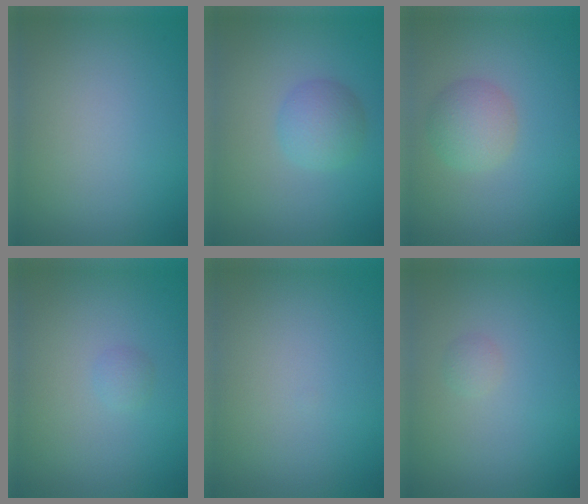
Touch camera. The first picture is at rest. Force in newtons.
{"total": 2.5, "press": 2.5, "slide": 0.1}
{"total": 2.9, "press": 2.9, "slide": 0.0}
{"total": 0.7, "press": 0.7, "slide": 0.0}
{"total": 0.0}
{"total": 0.7, "press": 0.7, "slide": 0.0}